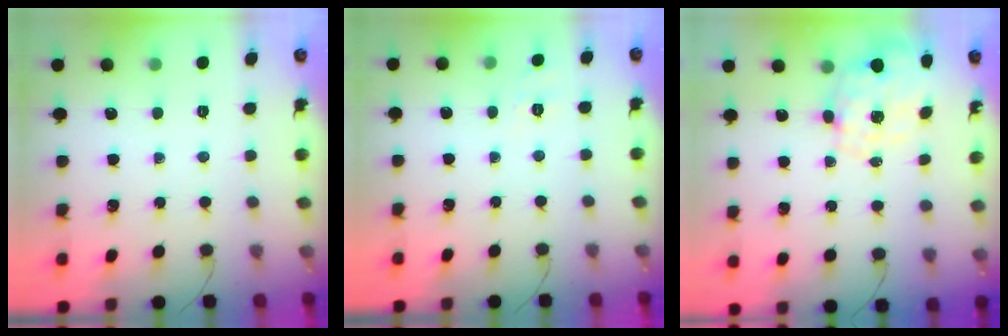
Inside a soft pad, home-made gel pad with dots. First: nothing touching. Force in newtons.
{"total": 2.6, "press": 2.0, "slide": 1.7}
{"total": 2.3, "press": 2.1, "slide": 1.0}